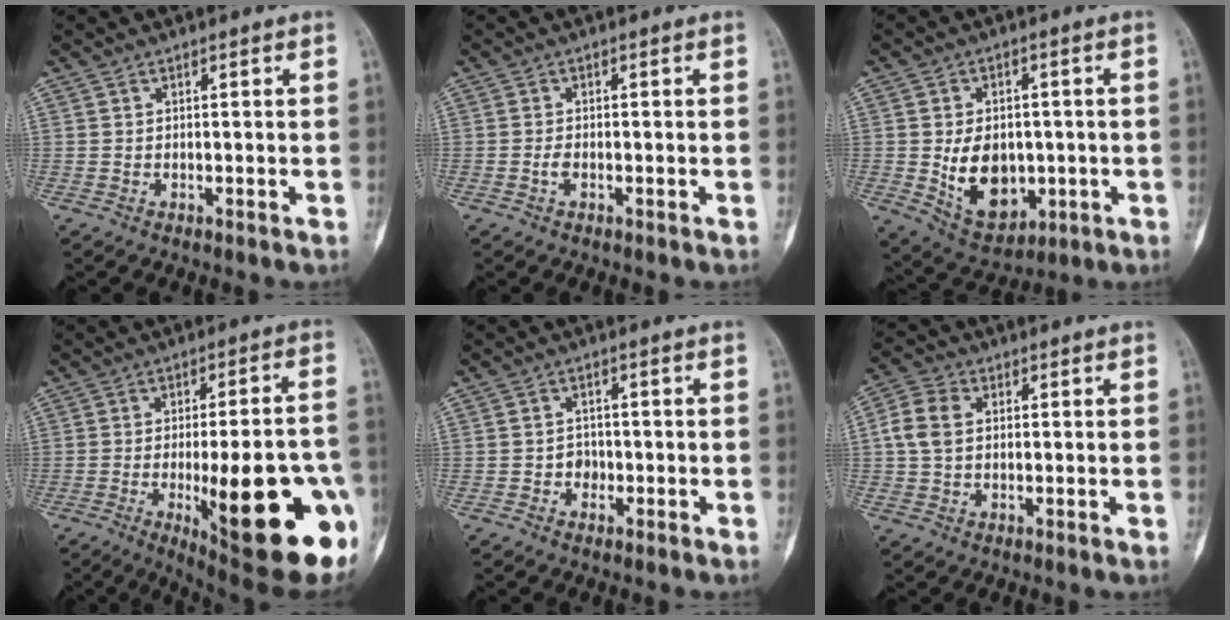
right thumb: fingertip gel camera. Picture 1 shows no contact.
{"total": 1.1, "force": [-0.4, 0.6, 0.8], "torque": [-0.018, 0.001, -0.009]}
{"total": 11.8, "force": [-1.3, 8.4, 8.2], "torque": [-0.097, -0.005, 0.003]}
{"total": 25.5, "force": [-7.1, 7.3, 23.4], "torque": [-0.260, -0.001, -0.073]}
{"total": 2.4, "force": [-0.8, 2.1, 0.8], "torque": [0.003, 0.011, -0.014]}
{"total": 6.5, "force": [0.8, 4.9, 4.2], "torque": [-0.089, 0.016, 0.012]}